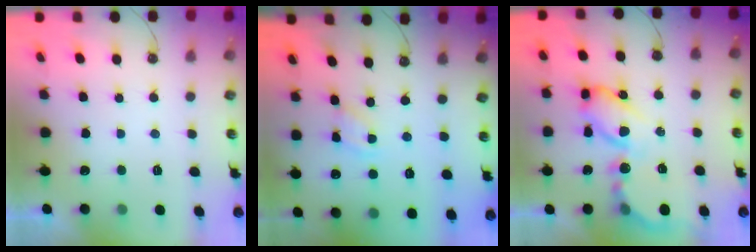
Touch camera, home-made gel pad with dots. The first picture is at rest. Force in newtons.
{"total": 1.8, "press": 1.8, "slide": 0.3}
{"total": 15.3, "press": 15.3, "slide": 1.3}